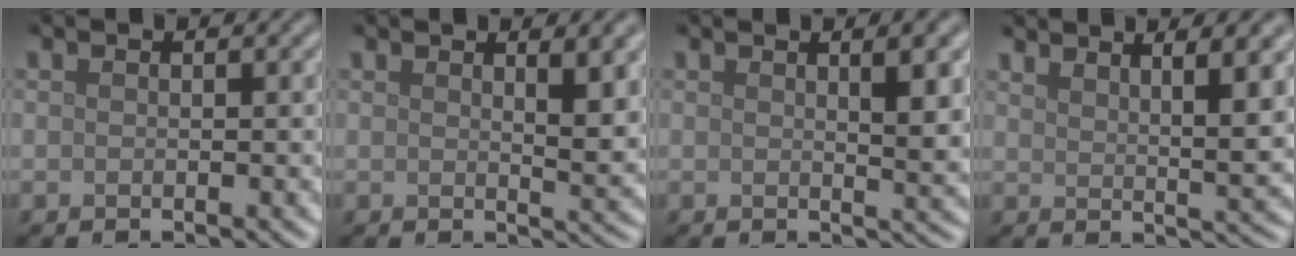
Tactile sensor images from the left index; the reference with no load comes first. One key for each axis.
{"total": 4.0, "fx": 1.9, "fy": 1.2, "fz": 3.3, "tx": -0.037, "ty": -0.004, "tz": 0.029}
{"total": 4.1, "fx": 1.5, "fy": 1.1, "fz": 3.7, "tx": -0.039, "ty": 0.001, "tz": 0.021}
{"total": 5.8, "fx": 3.7, "fy": 1.5, "fz": 4.2, "tx": -0.041, "ty": 0.006, "tz": 0.056}